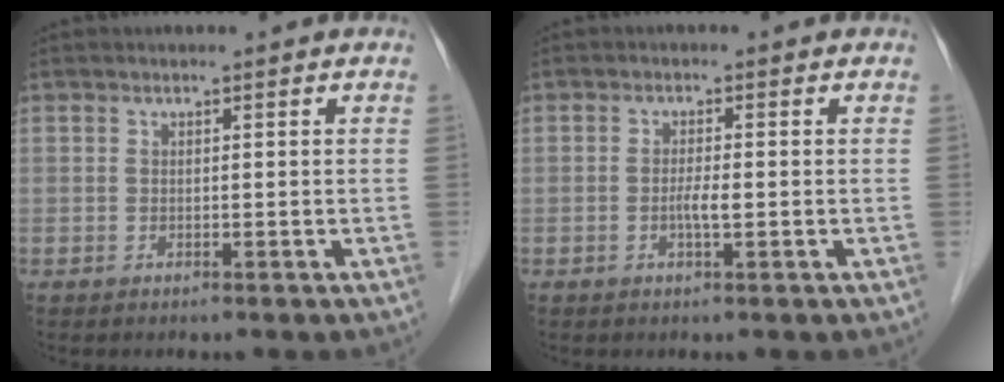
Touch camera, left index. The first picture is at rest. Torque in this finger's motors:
{"motor_torque": [0.41, 0.31, 0.06, 0.02]}